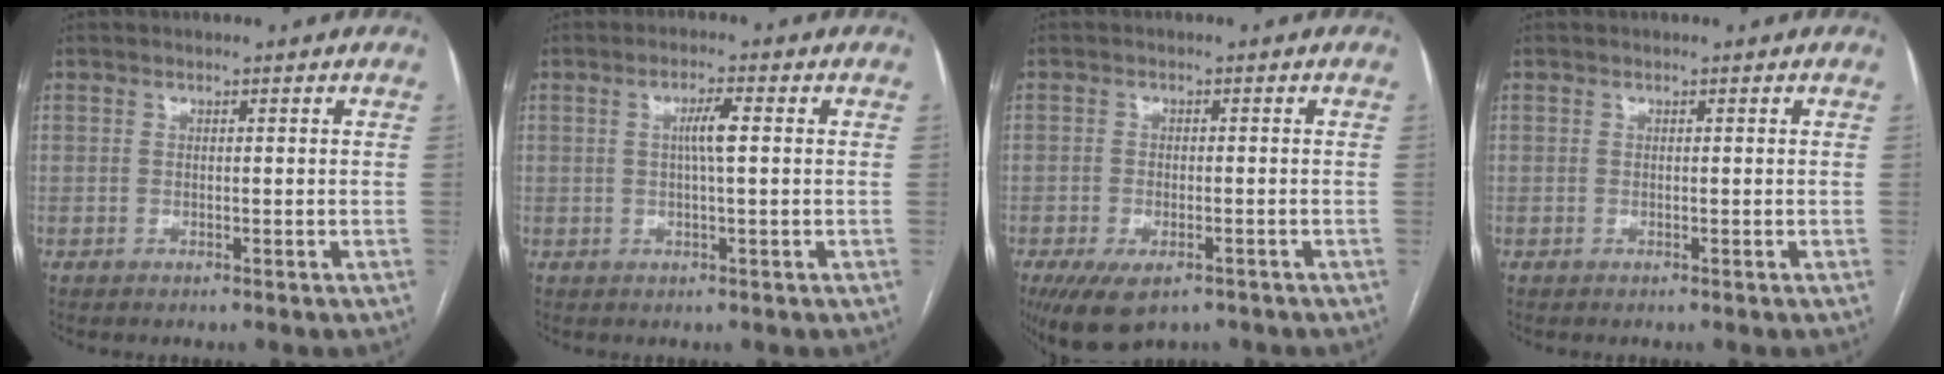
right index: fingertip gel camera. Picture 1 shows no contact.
{"total": 3.4, "force": [0.4, 0.1, 3.4], "torque": [-0.063, 0.003, 0.007]}
{"total": 7.5, "force": [-4.9, 3.4, 4.5], "torque": [-0.075, -0.009, -0.074]}
{"total": 0.0}